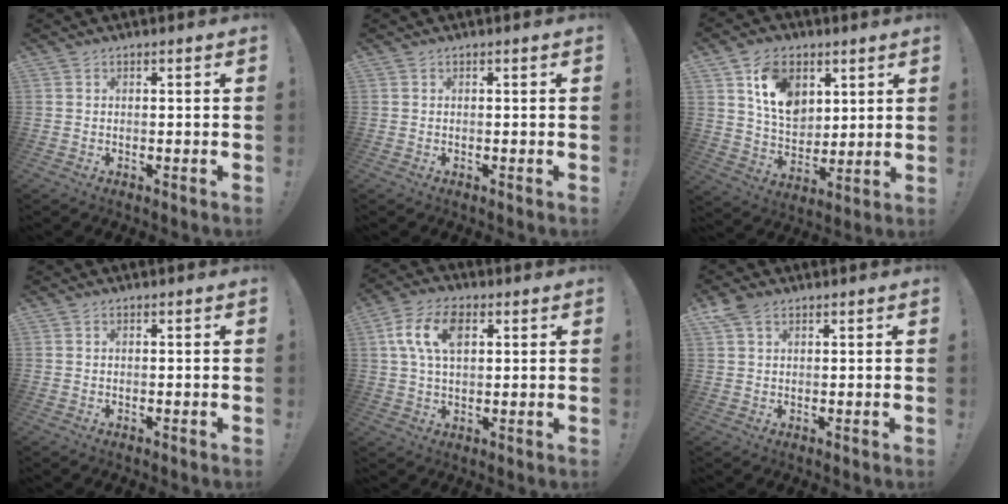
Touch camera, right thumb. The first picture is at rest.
{"total": 0.0}
{"total": 13.7, "force": [6.4, 9.8, 7.0], "torque": [-0.111, -0.021, 0.126]}
{"total": 0.0}
{"total": 11.5, "force": [3.8, 6.8, 8.5], "torque": [-0.153, 0.004, 0.067]}
{"total": 4.2, "force": [2.5, 2.4, 2.4], "torque": [-0.044, -0.006, 0.049]}